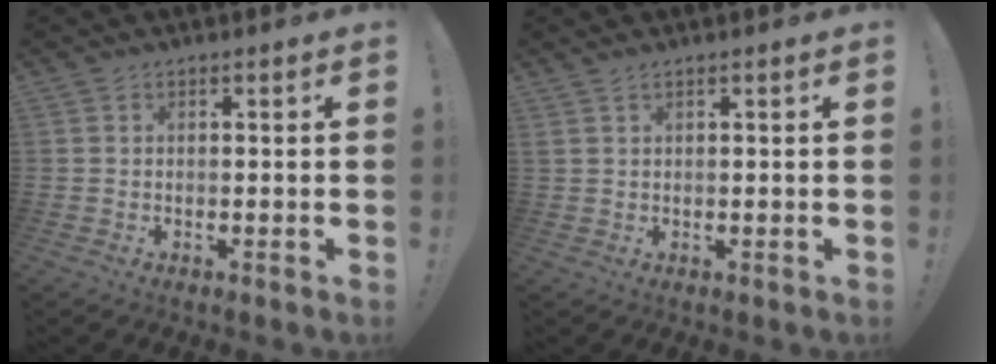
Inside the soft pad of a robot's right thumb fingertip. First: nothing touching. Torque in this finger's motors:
{"motor_torque": [0.36, 0.70, 0.57, -0.52, -0.02]}